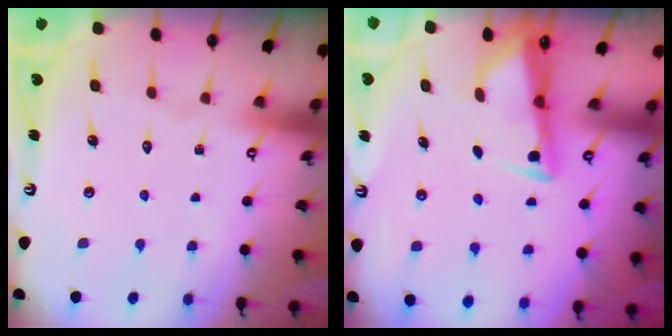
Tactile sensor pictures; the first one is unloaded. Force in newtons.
{"total": 3.2, "press": 3.1, "slide": 0.6}